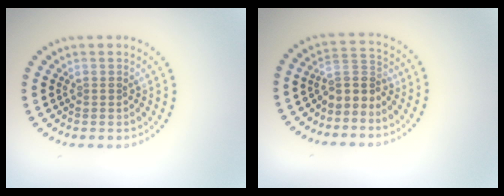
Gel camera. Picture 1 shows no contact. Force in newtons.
{"total": 2.4, "press": 2.0, "slide": 1.5}